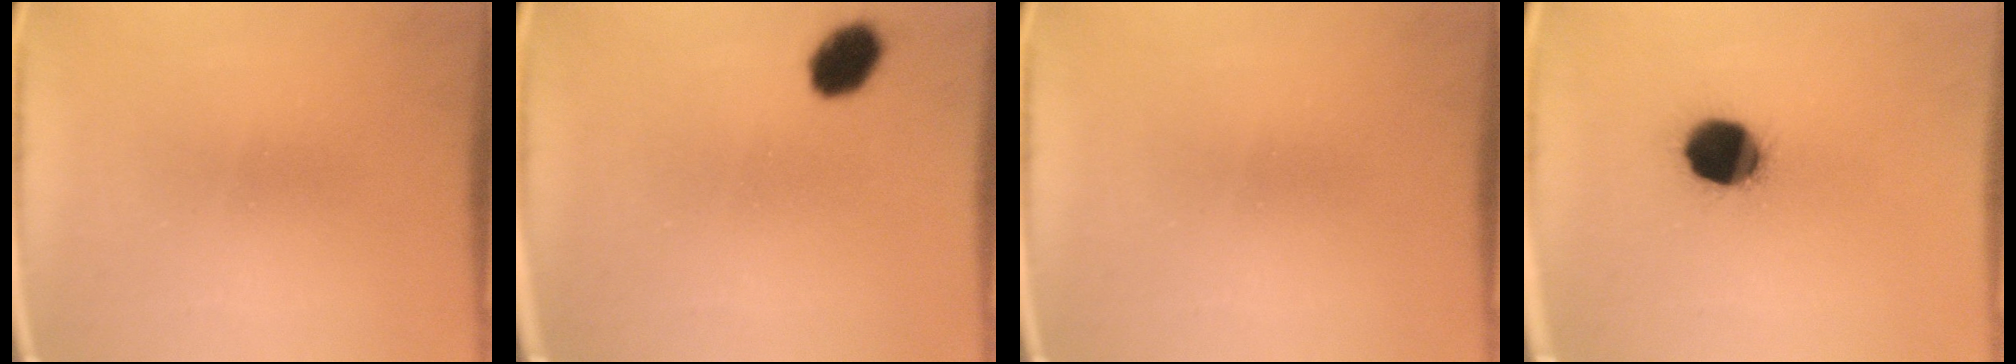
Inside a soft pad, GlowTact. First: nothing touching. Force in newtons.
{"total": 6.1}
{"total": 0.0}
{"total": 13.2}